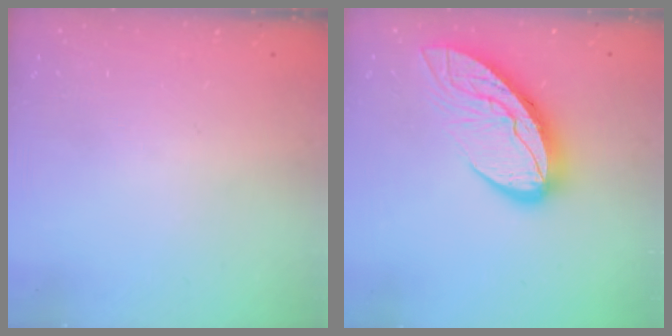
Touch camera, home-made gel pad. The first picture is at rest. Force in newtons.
{"total": 18.9, "press": 18.8, "slide": 1.9}